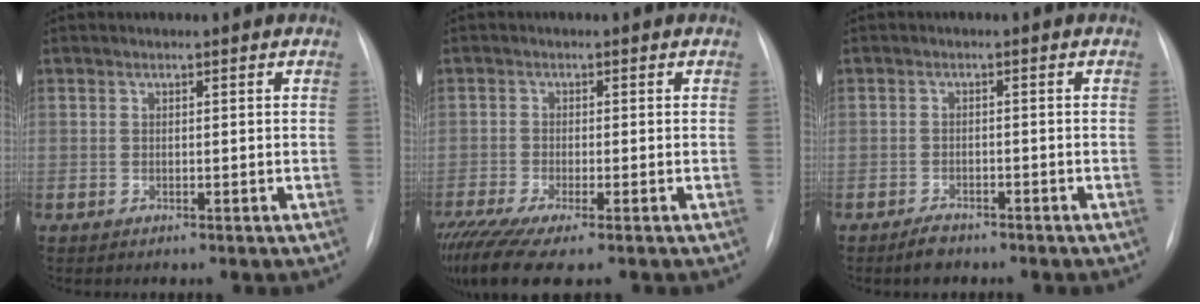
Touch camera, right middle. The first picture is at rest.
{"total": 8.2, "force": [-5.8, 1.0, 5.7], "torque": [-0.101, -0.019, -0.103]}
{"total": 2.3, "force": [-1.9, 0.9, 0.9], "torque": [-0.022, 0.000, -0.027]}